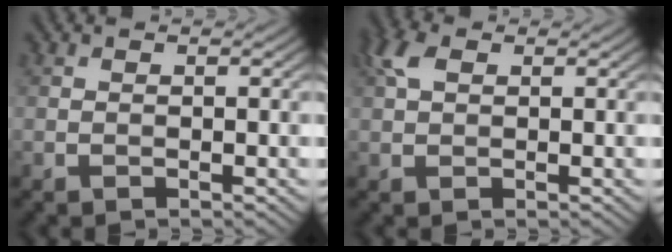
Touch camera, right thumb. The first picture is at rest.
{"total": 3.4, "force": [1.4, 2.1, 2.3], "torque": [-0.061, 0.012, 0.024]}